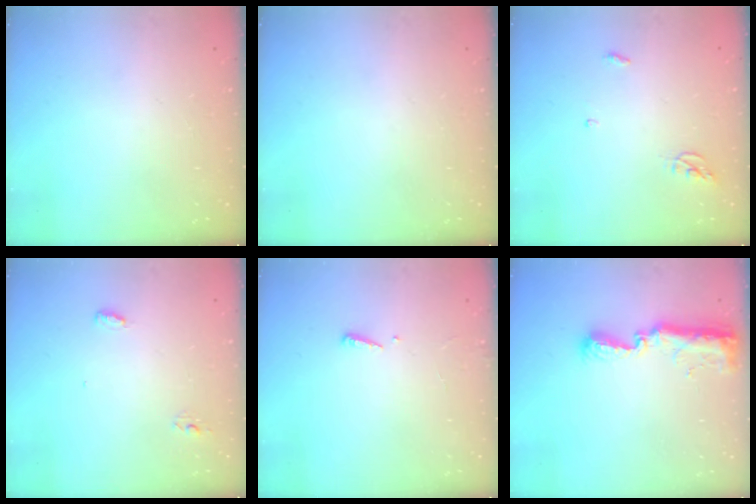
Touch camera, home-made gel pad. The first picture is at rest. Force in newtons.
{"total": 0.0}
{"total": 3.9, "press": 3.8, "slide": 0.3}
{"total": 4.2, "press": 4.0, "slide": 1.3}
{"total": 2.4, "press": 2.4, "slide": 0.2}
{"total": 9.4, "press": 9.4, "slide": 0.8}